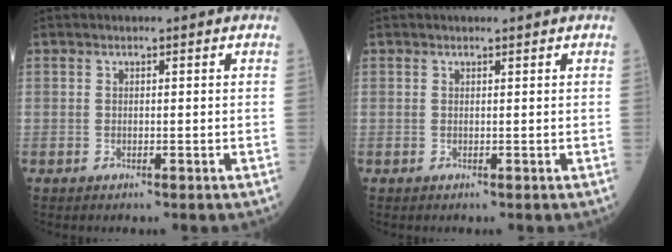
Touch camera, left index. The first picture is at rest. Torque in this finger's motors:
{"motor_torque": [0.01, 0.08, 0.00, -0.01]}